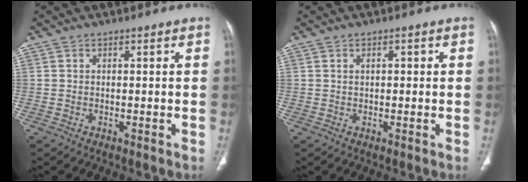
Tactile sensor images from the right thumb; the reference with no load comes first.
{"total": 1.4, "force": [0.4, 0.8, 1.1], "torque": [-0.018, 0.005, 0.007]}